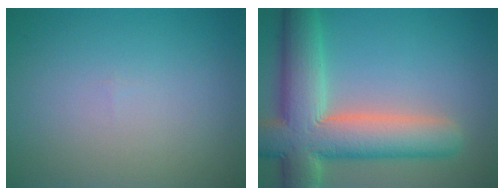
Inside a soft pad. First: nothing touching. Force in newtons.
{"total": 11.1, "press": 11.0, "slide": 1.0}